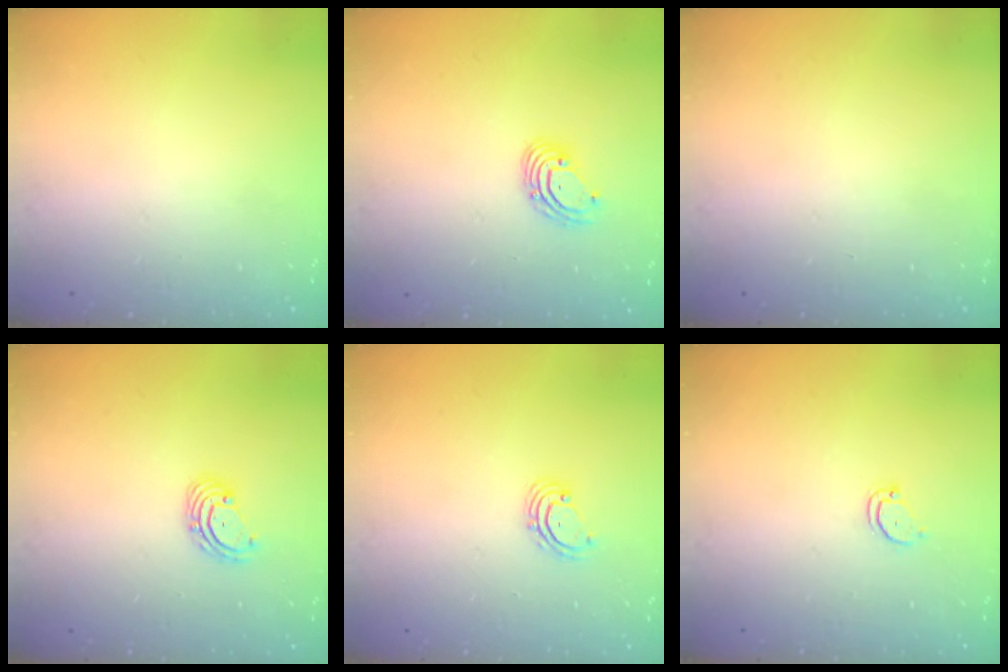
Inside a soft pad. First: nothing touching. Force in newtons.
{"total": 3.9, "press": 3.9, "slide": 0.6}
{"total": 0.0}
{"total": 3.3, "press": 3.2, "slide": 0.5}
{"total": 2.5, "press": 2.4, "slide": 0.4}
{"total": 2.5, "press": 2.5, "slide": 0.3}